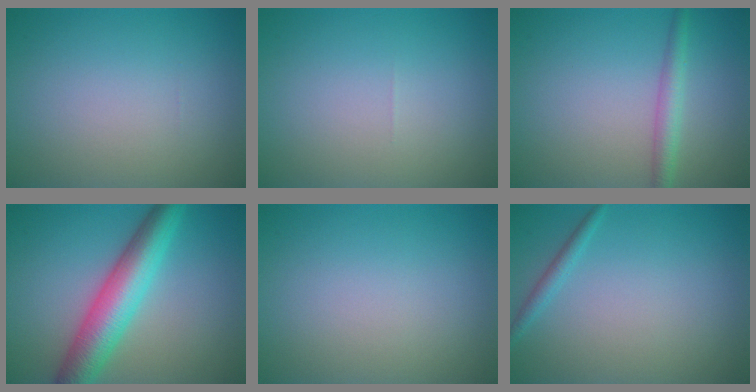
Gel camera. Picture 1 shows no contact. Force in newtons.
{"total": 0.0}
{"total": 2.3, "press": 2.3, "slide": 0.1}
{"total": 6.9, "press": 6.9, "slide": 0.1}
{"total": 0.0}
{"total": 1.2, "press": 1.2, "slide": 0.1}